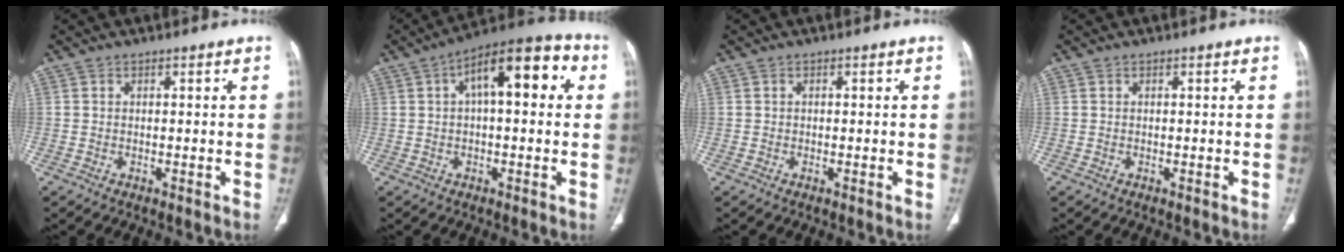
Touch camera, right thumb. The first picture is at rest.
{"total": 14.6, "force": [3.7, 6.2, 12.6], "torque": [-0.165, 0.038, 0.048]}
{"total": 0.0}
{"total": 0.0}